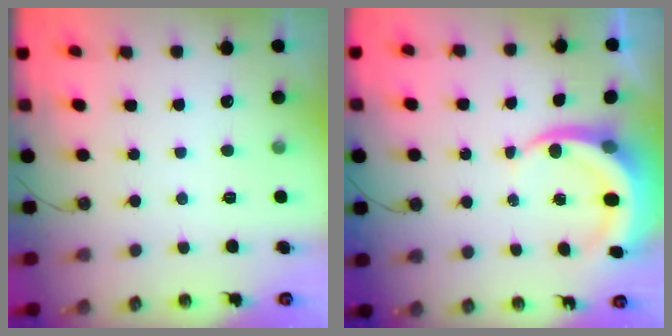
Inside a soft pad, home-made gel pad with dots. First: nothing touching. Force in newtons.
{"total": 6.8, "press": 6.7, "slide": 0.6}